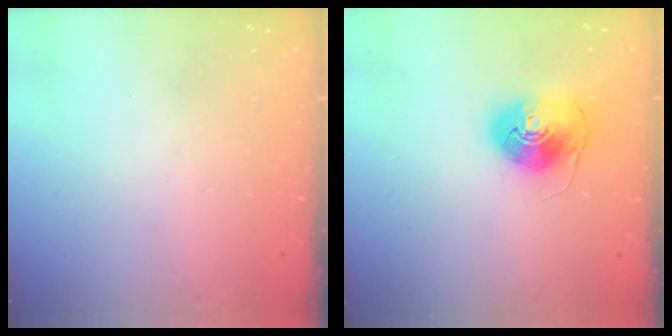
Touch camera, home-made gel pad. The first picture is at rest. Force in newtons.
{"total": 8.3, "press": 8.3, "slide": 0.5}